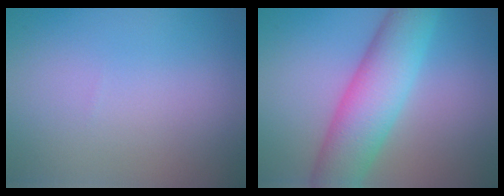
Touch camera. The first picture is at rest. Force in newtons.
{"total": 8.1, "press": 8.1, "slide": 0.1}